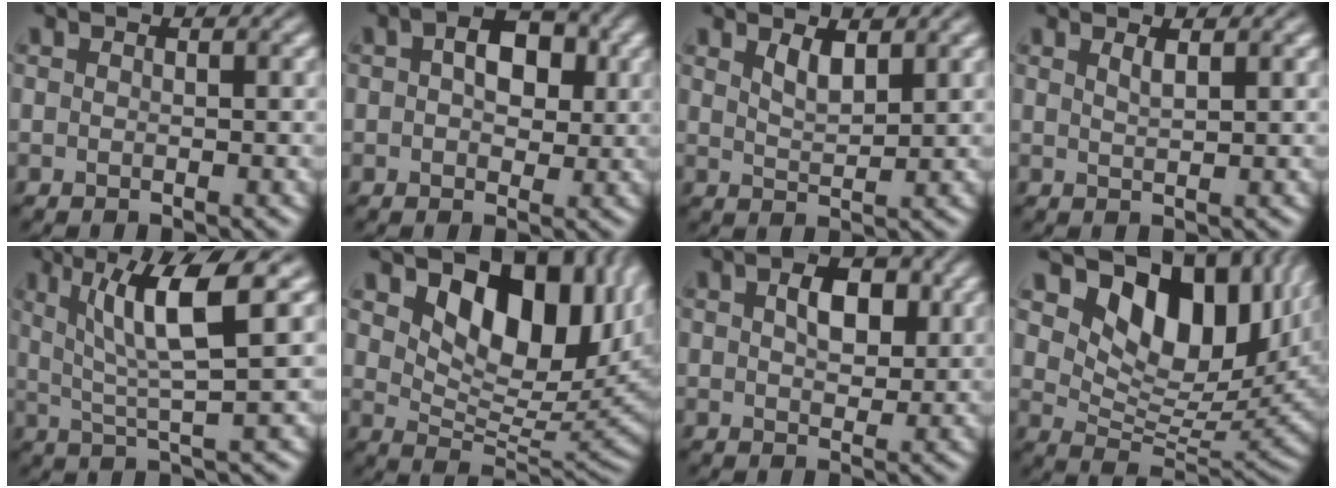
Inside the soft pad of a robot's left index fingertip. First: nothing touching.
{"total": 4.9, "force": [1.2, 3.0, 3.6], "torque": [-0.049, 0.007, 0.010]}
{"total": 2.0, "force": [1.4, 0.6, 1.3], "torque": [-0.026, -0.005, 0.030]}
{"total": 1.2, "force": [0.8, 0.4, 0.8], "torque": [-0.008, 0.002, 0.012]}
{"total": 7.1, "force": [2.5, 1.1, 6.6], "torque": [-0.118, 0.007, 0.047]}
{"total": 10.9, "force": [4.9, 5.9, 7.8], "torque": [-0.113, -0.012, 0.088]}
{"total": 3.7, "force": [1.0, 2.2, 2.7], "torque": [-0.048, 0.004, 0.016]}
{"total": 12.2, "force": [6.5, 6.7, 7.9], "torque": [-0.126, -0.007, 0.118]}